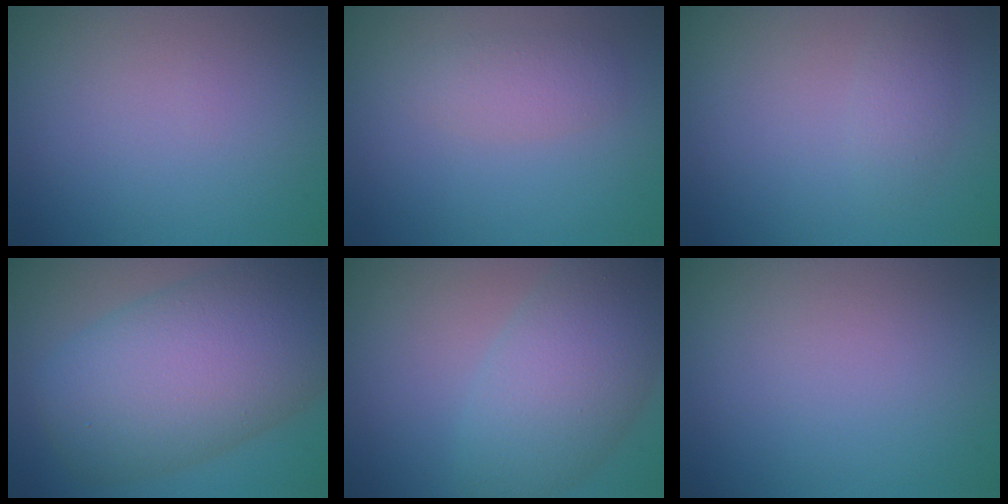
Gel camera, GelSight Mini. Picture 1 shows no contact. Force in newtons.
{"total": 1.9, "press": 1.9, "slide": 0.1}
{"total": 1.5, "press": 1.5, "slide": 0.1}
{"total": 11.0, "press": 11.0, "slide": 0.4}
{"total": 6.3, "press": 6.3, "slide": 0.2}
{"total": 0.0}